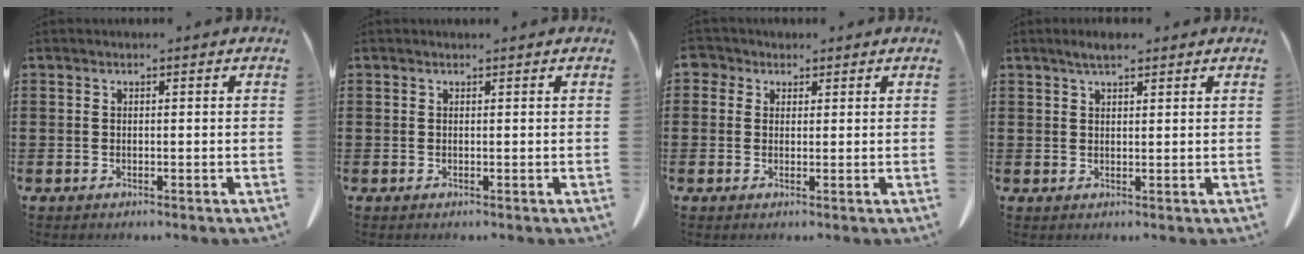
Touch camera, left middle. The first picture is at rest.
{"total": 0.0}
{"total": 2.2, "force": [1.3, 1.7, 0.5], "torque": [-0.018, 0.007, 0.025]}
{"total": 2.7, "force": [2.1, 0.6, 1.7], "torque": [-0.037, 0.004, 0.037]}